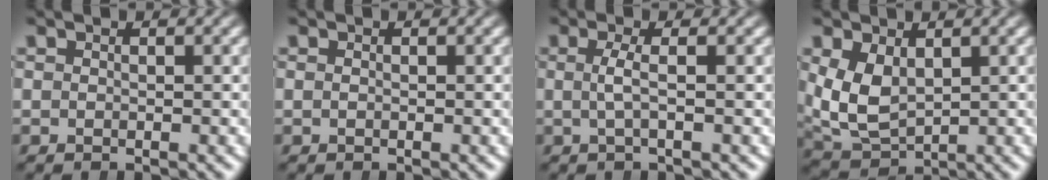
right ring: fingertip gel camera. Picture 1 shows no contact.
{"total": 0.0}
{"total": 1.8, "force": [-0.1, 0.0, 1.8], "torque": [-0.039, 0.003, -0.001]}
{"total": 7.2, "force": [-0.1, 6.1, 3.8], "torque": [-0.113, -0.035, 0.016]}